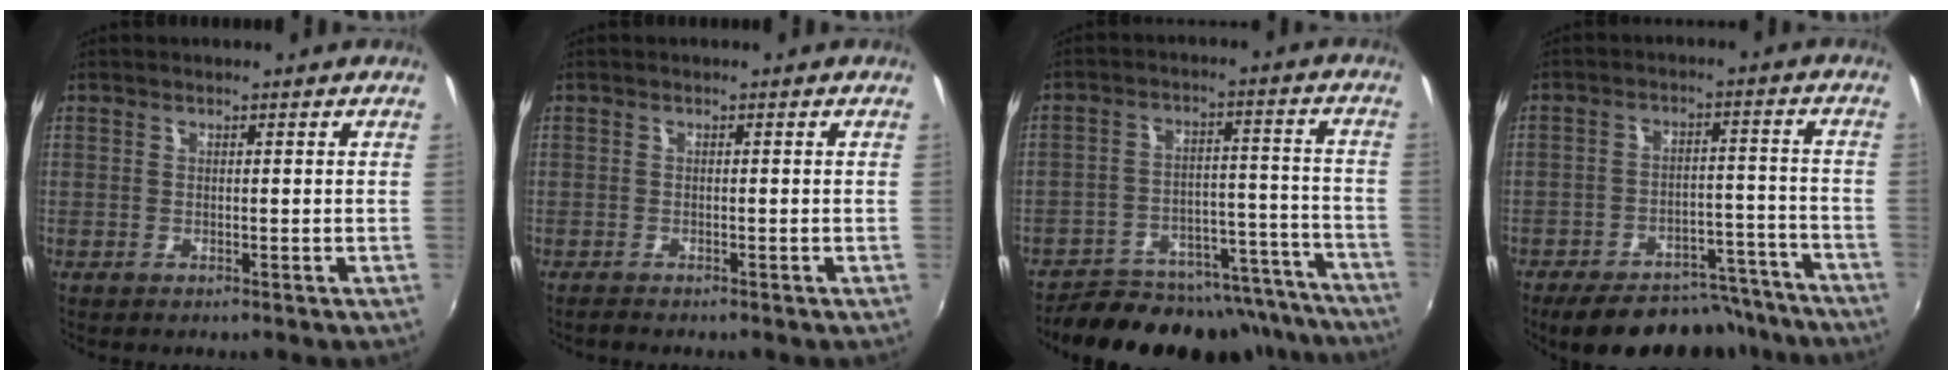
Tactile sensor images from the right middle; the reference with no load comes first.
{"total": 1.1, "force": [-1.1, 0.1, 0.2], "torque": [-0.007, -0.007, -0.020]}
{"total": 25.3, "force": [-22.3, 8.7, 8.2], "torque": [-0.139, 0.036, -0.276]}
{"total": 17.0, "force": [-14.6, 6.2, 6.1], "torque": [-0.112, 0.026, -0.181]}